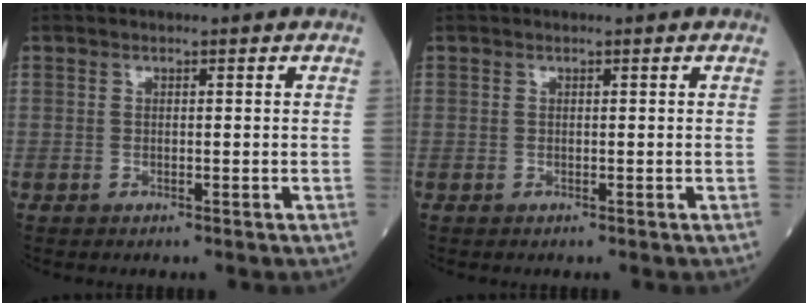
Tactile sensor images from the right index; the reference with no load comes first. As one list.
[{"total": 0.0}]